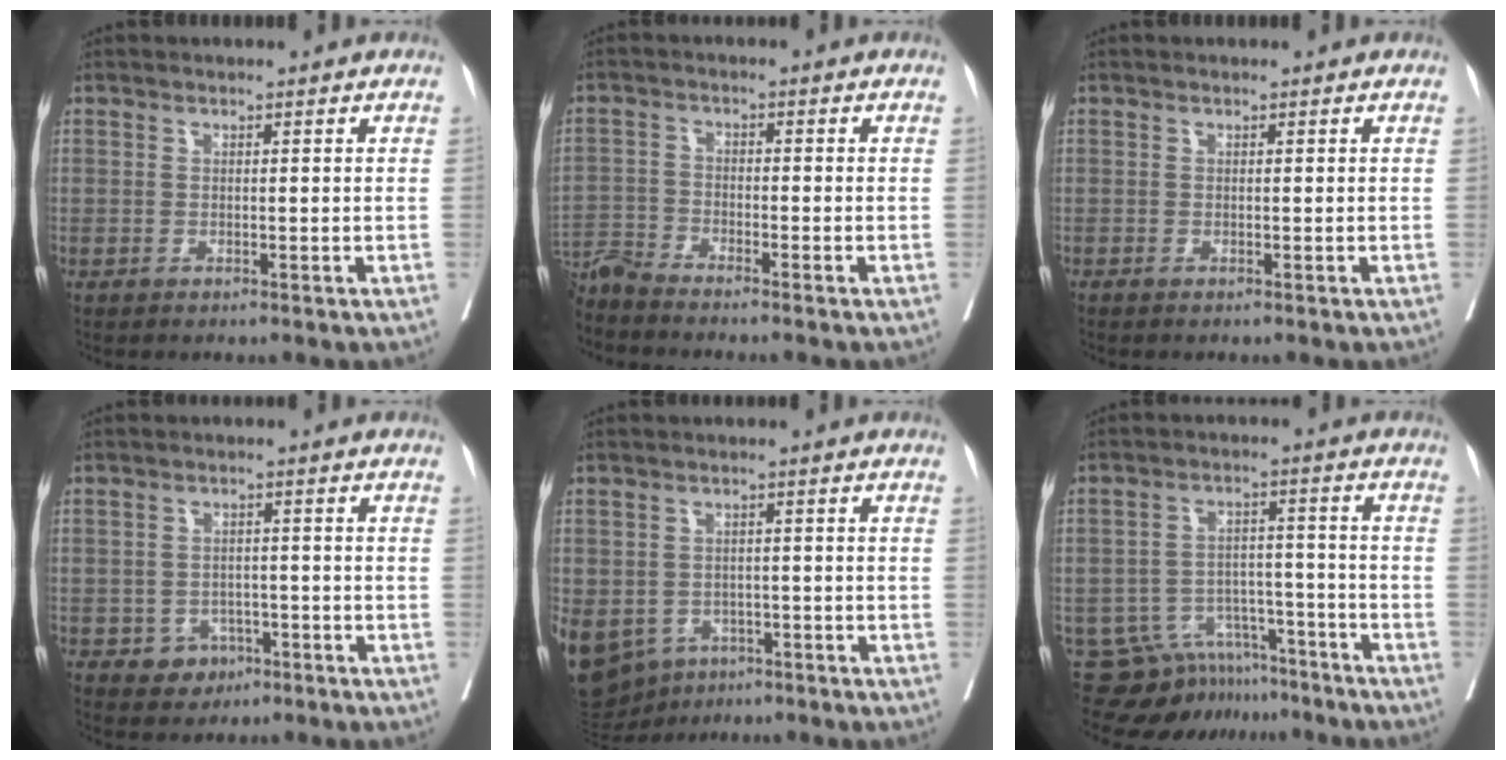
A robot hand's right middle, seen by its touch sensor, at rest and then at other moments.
{"total": 5.3, "force": [-5.0, -1.3, 0.9], "torque": [-0.013, -0.012, -0.097]}
{"total": 0.0}
{"total": 3.5, "force": [-1.8, 2.9, 0.9], "torque": [-0.004, 0.011, -0.018]}
{"total": 24.0, "force": [-10.1, 19.3, 10.1], "torque": [-0.353, -0.014, -0.139]}
{"total": 11.2, "force": [-10.1, 4.8, 1.0], "torque": [-0.009, 0.031, -0.146]}